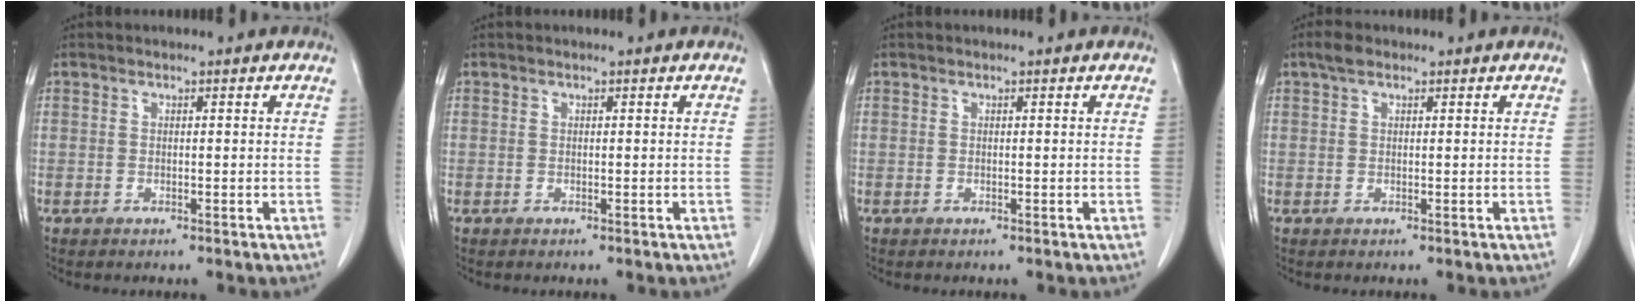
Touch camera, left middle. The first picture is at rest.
{"total": 0.0}
{"total": 0.0}
{"total": 1.7, "force": [1.2, 0.8, 1.0], "torque": [-0.022, 0.013, 0.020]}